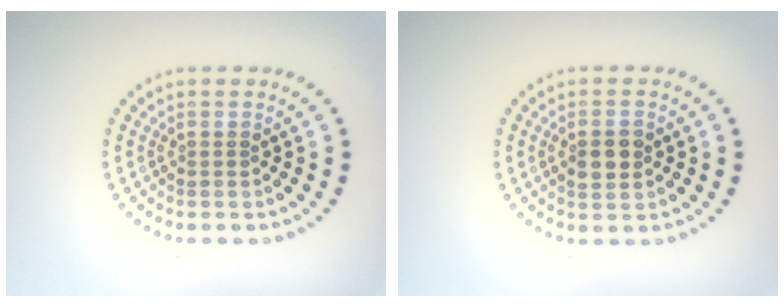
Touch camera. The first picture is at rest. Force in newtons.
{"total": 2.4, "press": 2.4, "slide": 0.2}